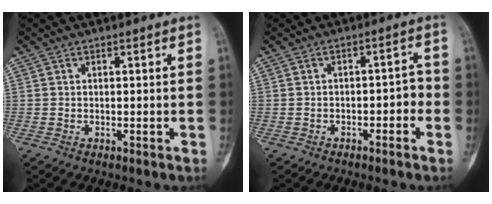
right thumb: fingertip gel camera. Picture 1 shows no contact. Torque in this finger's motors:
{"motor_torque": [-0.16, 0.14, -0.12, -0.05, 0.02]}